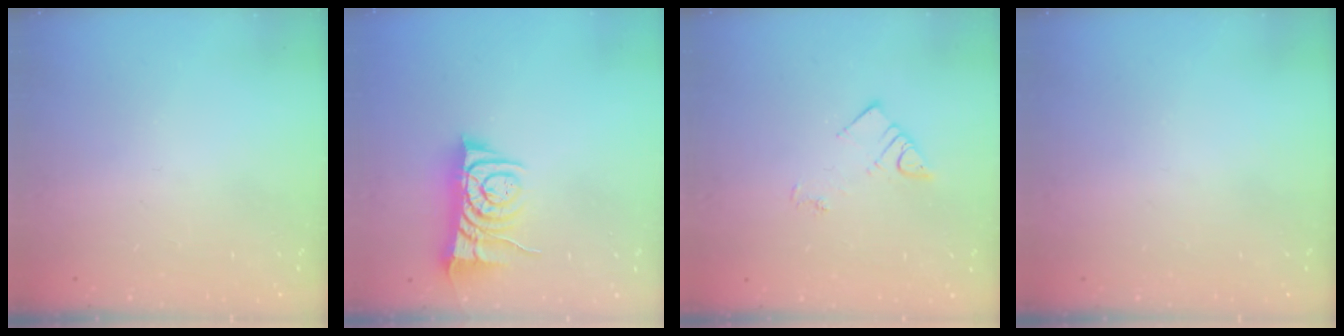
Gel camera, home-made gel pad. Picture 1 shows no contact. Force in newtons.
{"total": 7.7, "press": 7.6, "slide": 1.1}
{"total": 3.8, "press": 3.8, "slide": 0.4}
{"total": 0.0}